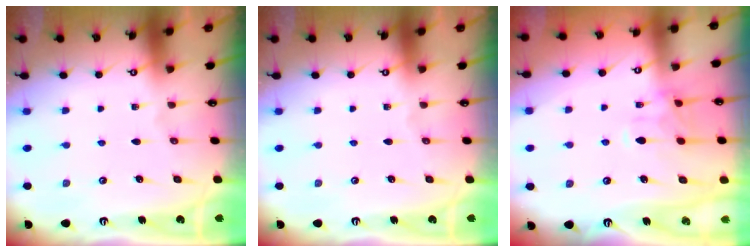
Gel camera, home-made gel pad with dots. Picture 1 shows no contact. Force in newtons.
{"total": 0.0}
{"total": 2.4, "press": 2.0, "slide": 1.4}